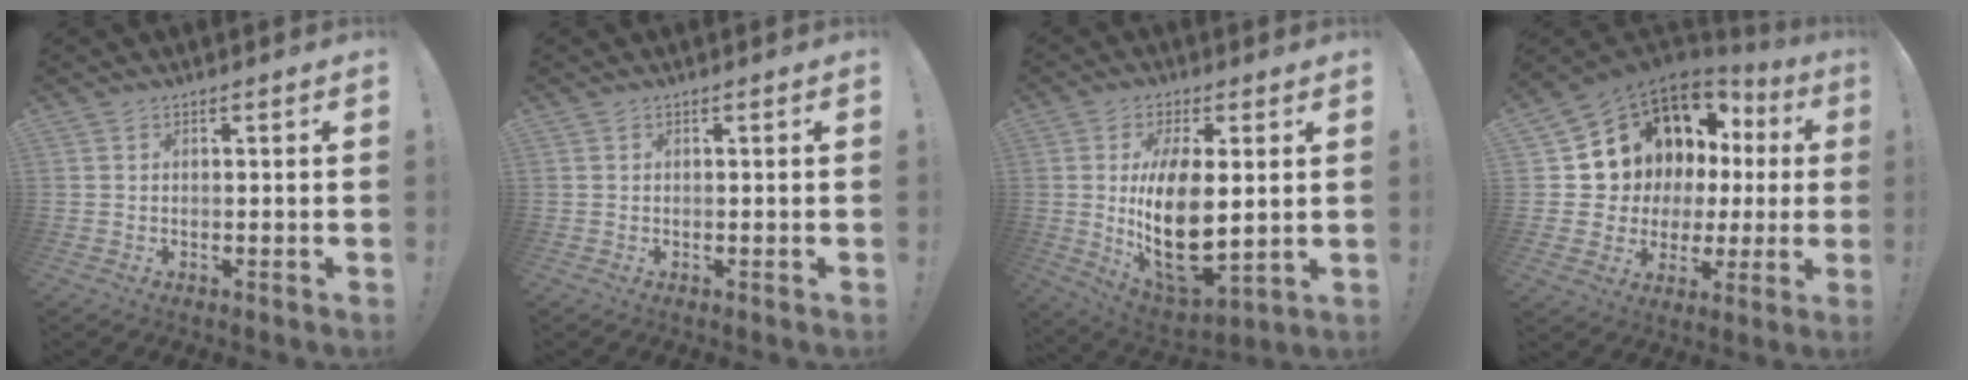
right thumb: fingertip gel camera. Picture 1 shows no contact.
{"total": 0.0}
{"total": 18.5, "force": [1.5, 9.0, 16.1], "torque": [-0.299, -0.036, 0.032]}
{"total": 10.7, "force": [5.8, 7.8, 4.4], "torque": [-0.074, -0.063, 0.121]}